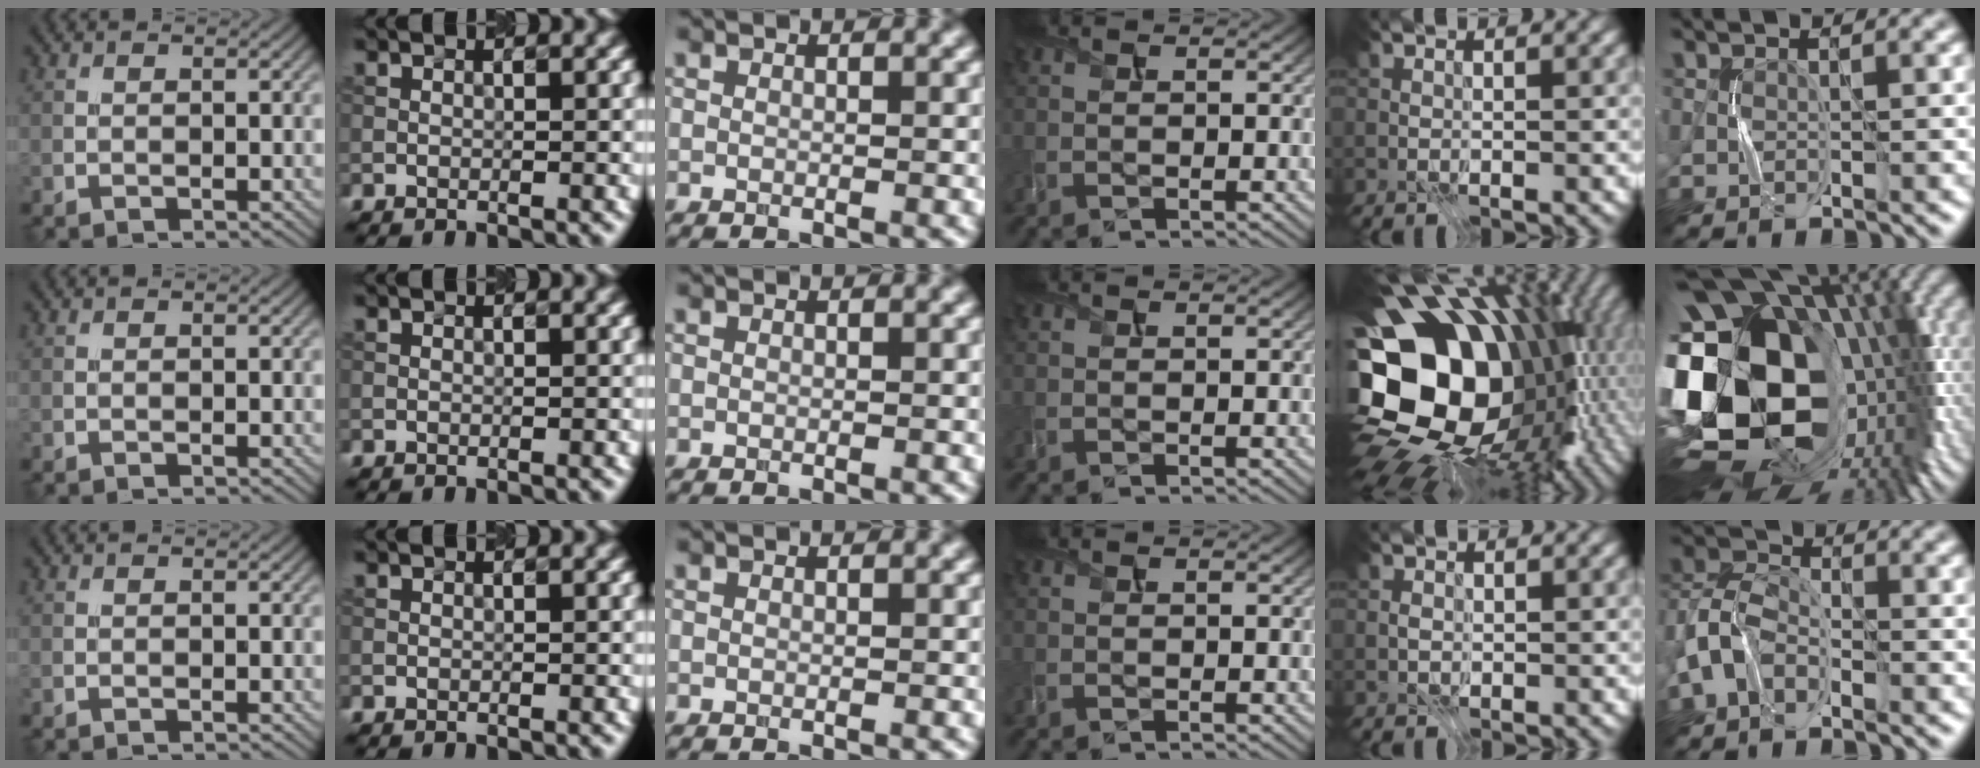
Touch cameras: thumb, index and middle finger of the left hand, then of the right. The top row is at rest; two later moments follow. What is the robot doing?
{"motion": "press", "object": "stapler"}